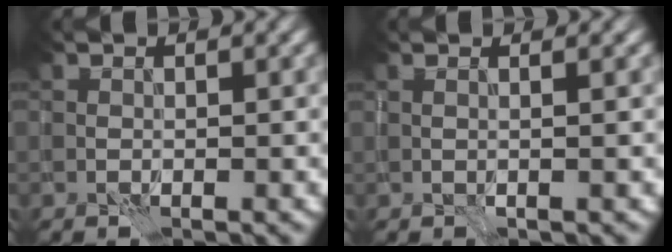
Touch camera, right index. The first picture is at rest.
{"total": 1.8, "force": [0.6, 0.7, 1.6], "torque": [-0.016, 0.008, -0.013]}